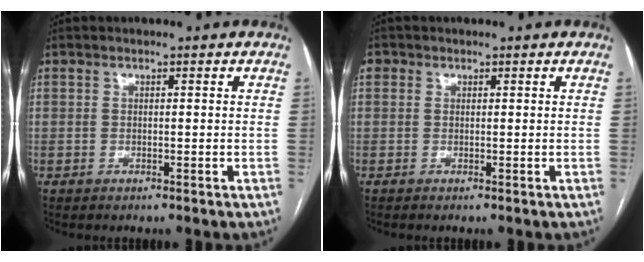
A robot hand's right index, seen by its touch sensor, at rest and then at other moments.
{"total": 1.1, "force": [0.3, 1.0, 0.2], "torque": [0.003, 0.004, 0.002]}